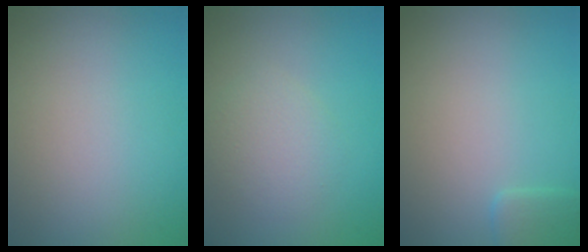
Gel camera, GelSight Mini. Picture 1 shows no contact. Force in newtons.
{"total": 2.3, "press": 2.3, "slide": 0.1}
{"total": 1.5, "press": 1.5, "slide": 0.1}